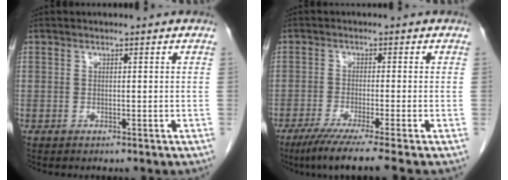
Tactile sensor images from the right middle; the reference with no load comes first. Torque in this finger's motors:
{"motor_torque": [0.05, -0.03, 0.07, 0.06]}